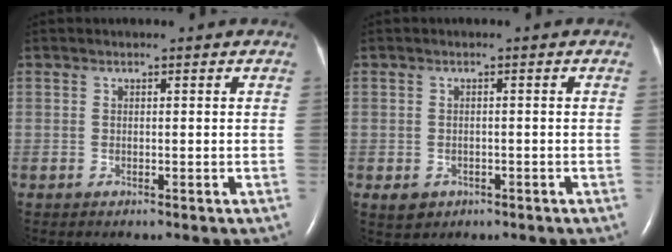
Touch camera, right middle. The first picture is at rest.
{"total": 2.3, "force": [-1.0, 1.9, 0.7], "torque": [-0.008, 0.004, -0.006]}